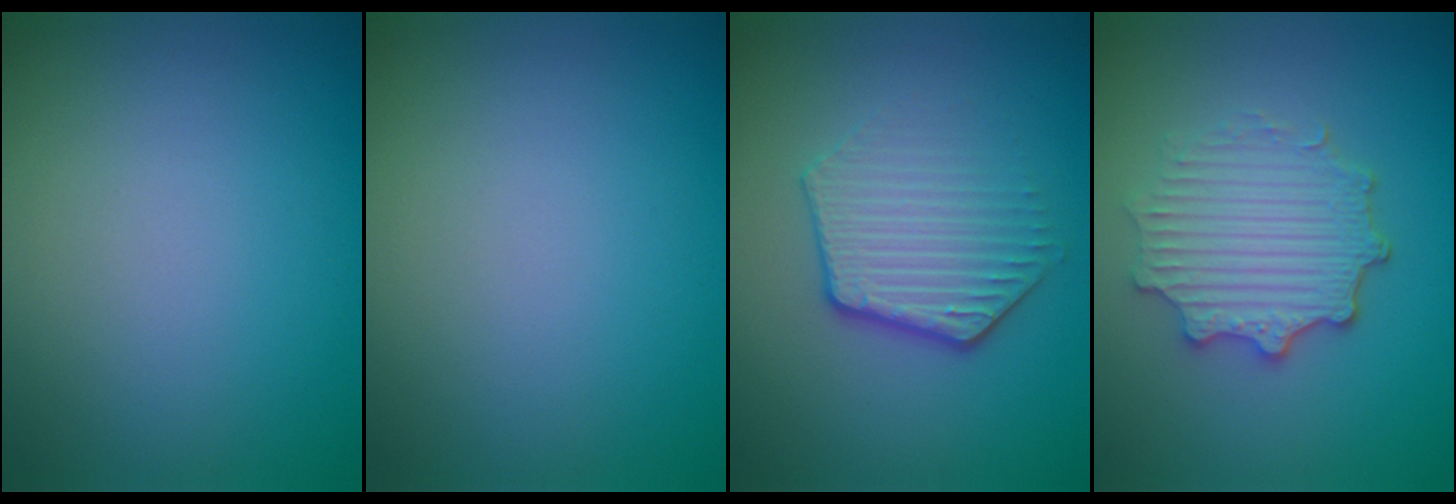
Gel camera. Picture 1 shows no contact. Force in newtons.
{"total": 0.0}
{"total": 3.9, "press": 3.0, "slide": 2.5}
{"total": 4.4, "press": 3.6, "slide": 2.4}